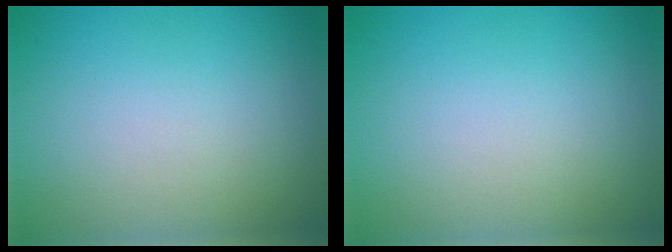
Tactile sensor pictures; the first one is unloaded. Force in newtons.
{"total": 0.0}